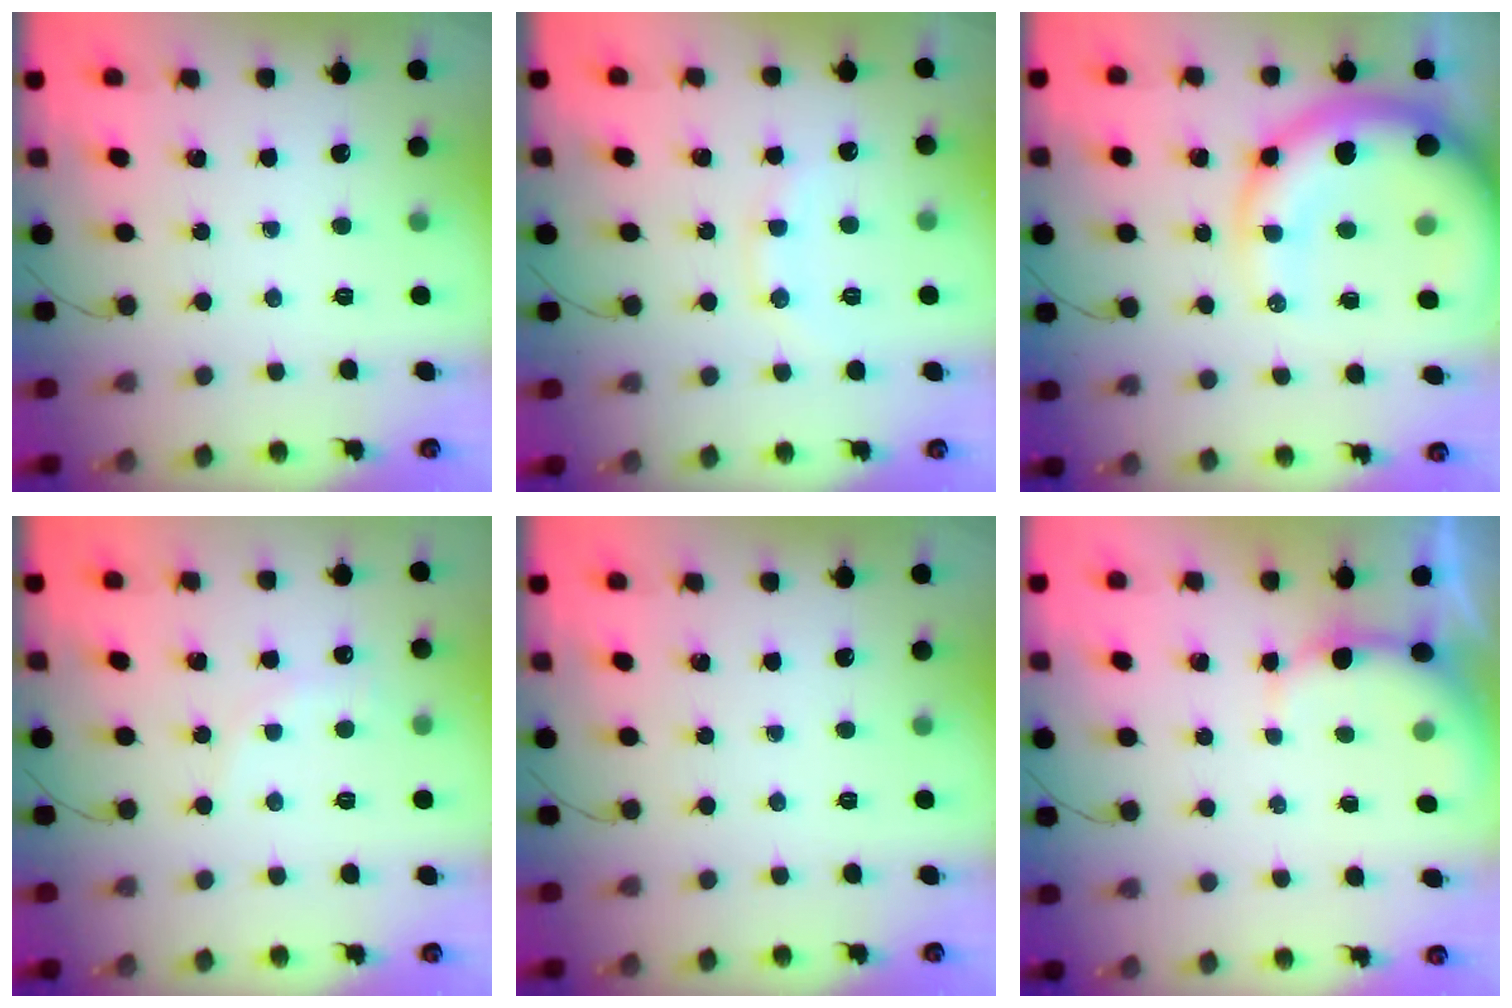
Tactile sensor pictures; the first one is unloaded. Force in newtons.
{"total": 9.2, "press": 9.1, "slide": 1.0}
{"total": 21.8, "press": 21.2, "slide": 5.2}
{"total": 4.6, "press": 4.3, "slide": 1.4}
{"total": 0.0}
{"total": 3.4, "press": 3.2, "slide": 0.9}